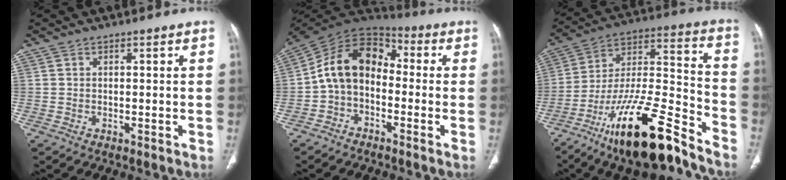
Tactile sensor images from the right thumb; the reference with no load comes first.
{"total": 11.6, "force": [-1.7, 8.4, 7.9], "torque": [-0.126, 0.057, -0.047]}
{"total": 23.3, "force": [-16.1, 5.5, 15.9], "torque": [-0.284, 0.080, -0.279]}